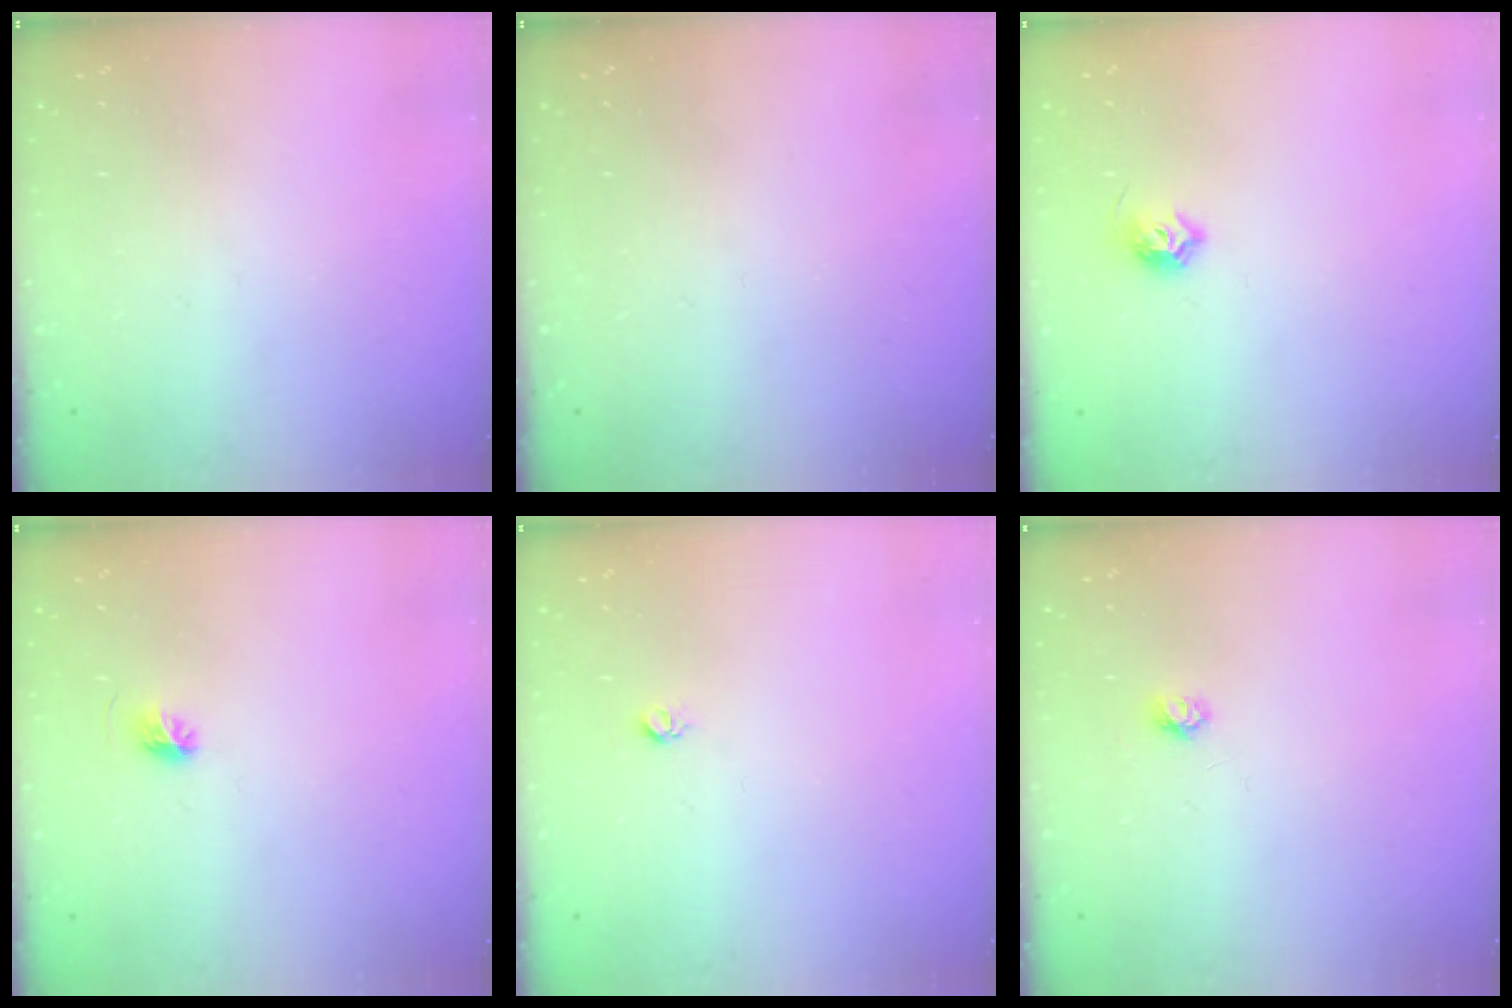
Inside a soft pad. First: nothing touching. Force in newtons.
{"total": 0.0}
{"total": 6.7, "press": 6.6, "slide": 1.0}
{"total": 4.2, "press": 3.9, "slide": 1.4}
{"total": 3.0, "press": 2.9, "slide": 0.4}
{"total": 3.4, "press": 3.4, "slide": 0.4}